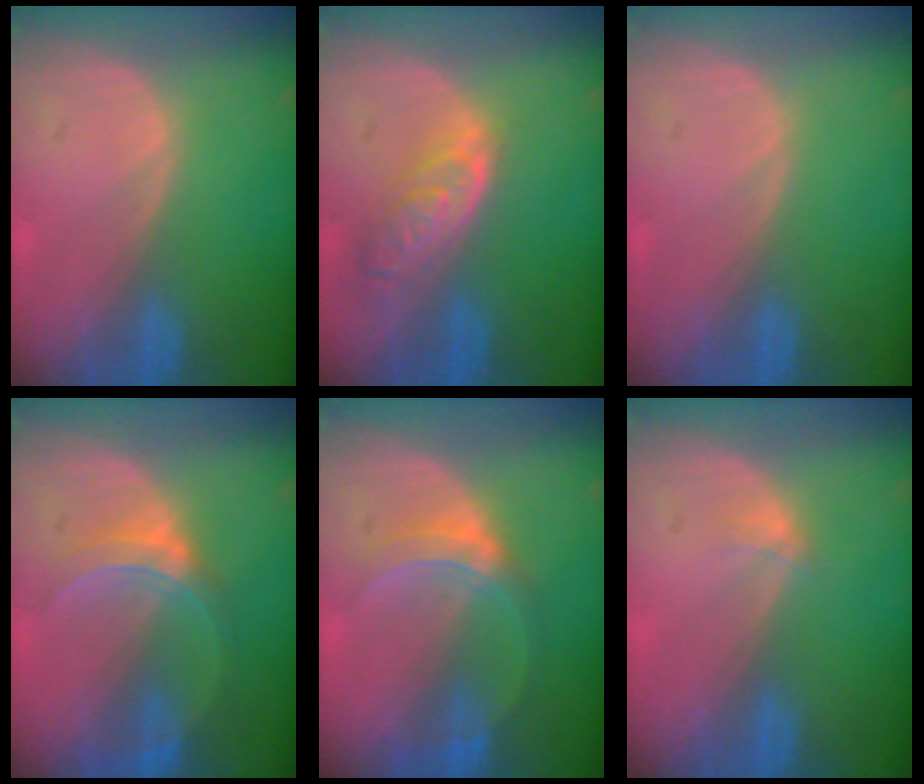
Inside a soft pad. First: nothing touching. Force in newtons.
{"total": 6.3, "press": 5.7, "slide": 2.7}
{"total": 0.0}
{"total": 5.9, "press": 5.7, "slide": 1.6}
{"total": 5.3, "press": 5.2, "slide": 0.8}
{"total": 1.3, "press": 0.9, "slide": 0.9}